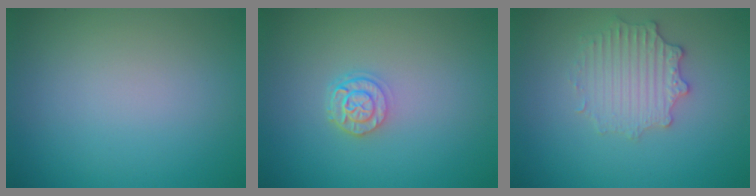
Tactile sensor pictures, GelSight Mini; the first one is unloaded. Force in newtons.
{"total": 2.3, "press": 1.9, "slide": 1.4}
{"total": 2.7, "press": 2.6, "slide": 0.5}